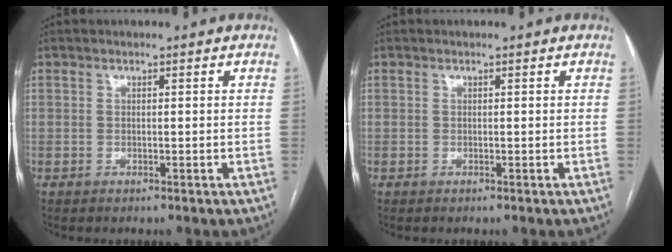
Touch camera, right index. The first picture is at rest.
{"total": 0.0}